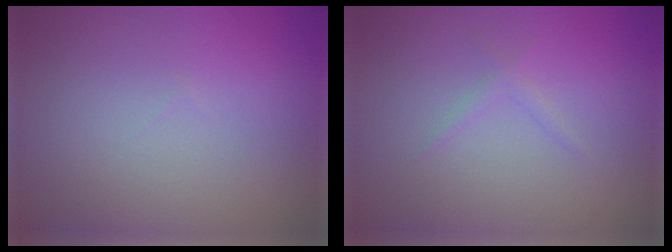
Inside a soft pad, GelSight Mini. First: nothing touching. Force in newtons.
{"total": 0.9, "press": 0.9, "slide": 0.1}